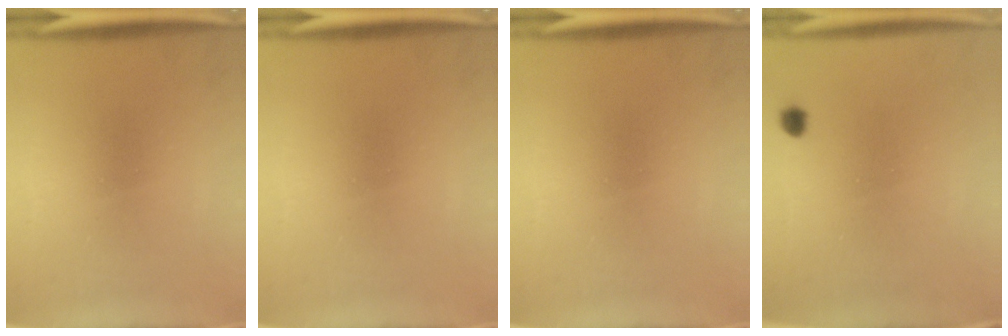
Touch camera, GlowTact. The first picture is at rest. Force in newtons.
{"total": 0.0}
{"total": 0.0}
{"total": 1.3}